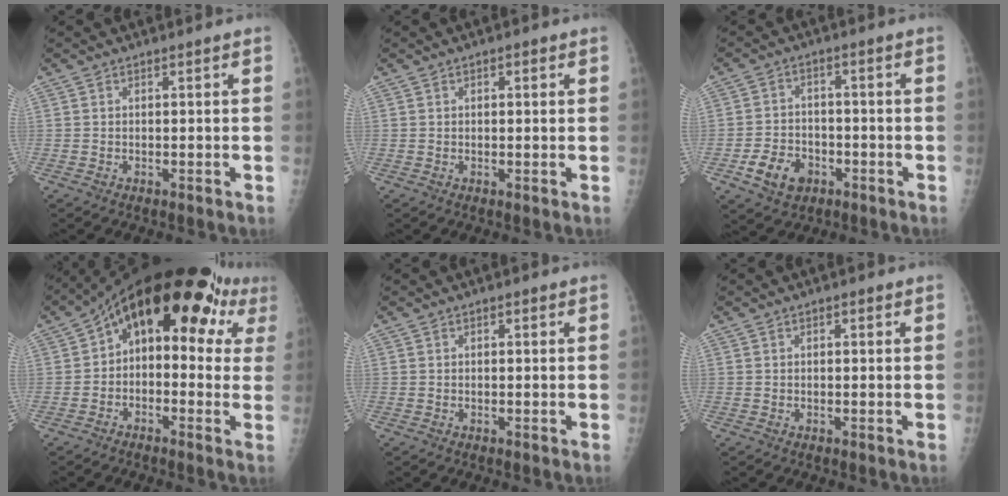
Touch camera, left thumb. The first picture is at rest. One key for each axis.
{"total": 1.5, "fx": 0.7, "fy": 0.8, "fz": 1.0, "tx": -0.008, "ty": 0.000, "tz": 0.008}
{"total": 7.6, "fx": -3.4, "fy": 5.6, "fz": 3.8, "tx": -0.050, "ty": 0.018, "tz": -0.056}
{"total": 18.2, "fx": 5.3, "fy": 9.9, "fz": 14.4, "tx": -0.148, "ty": 0.041, "tz": 0.055}
{"total": 0.9, "fx": 0.4, "fy": 0.5, "fz": 0.6, "tx": -0.005, "ty": 0.001, "tz": 0.004}
{"total": 1.2, "fx": 0.6, "fy": 0.7, "fz": 0.9, "tx": -0.007, "ty": 0.000, "tz": 0.006}